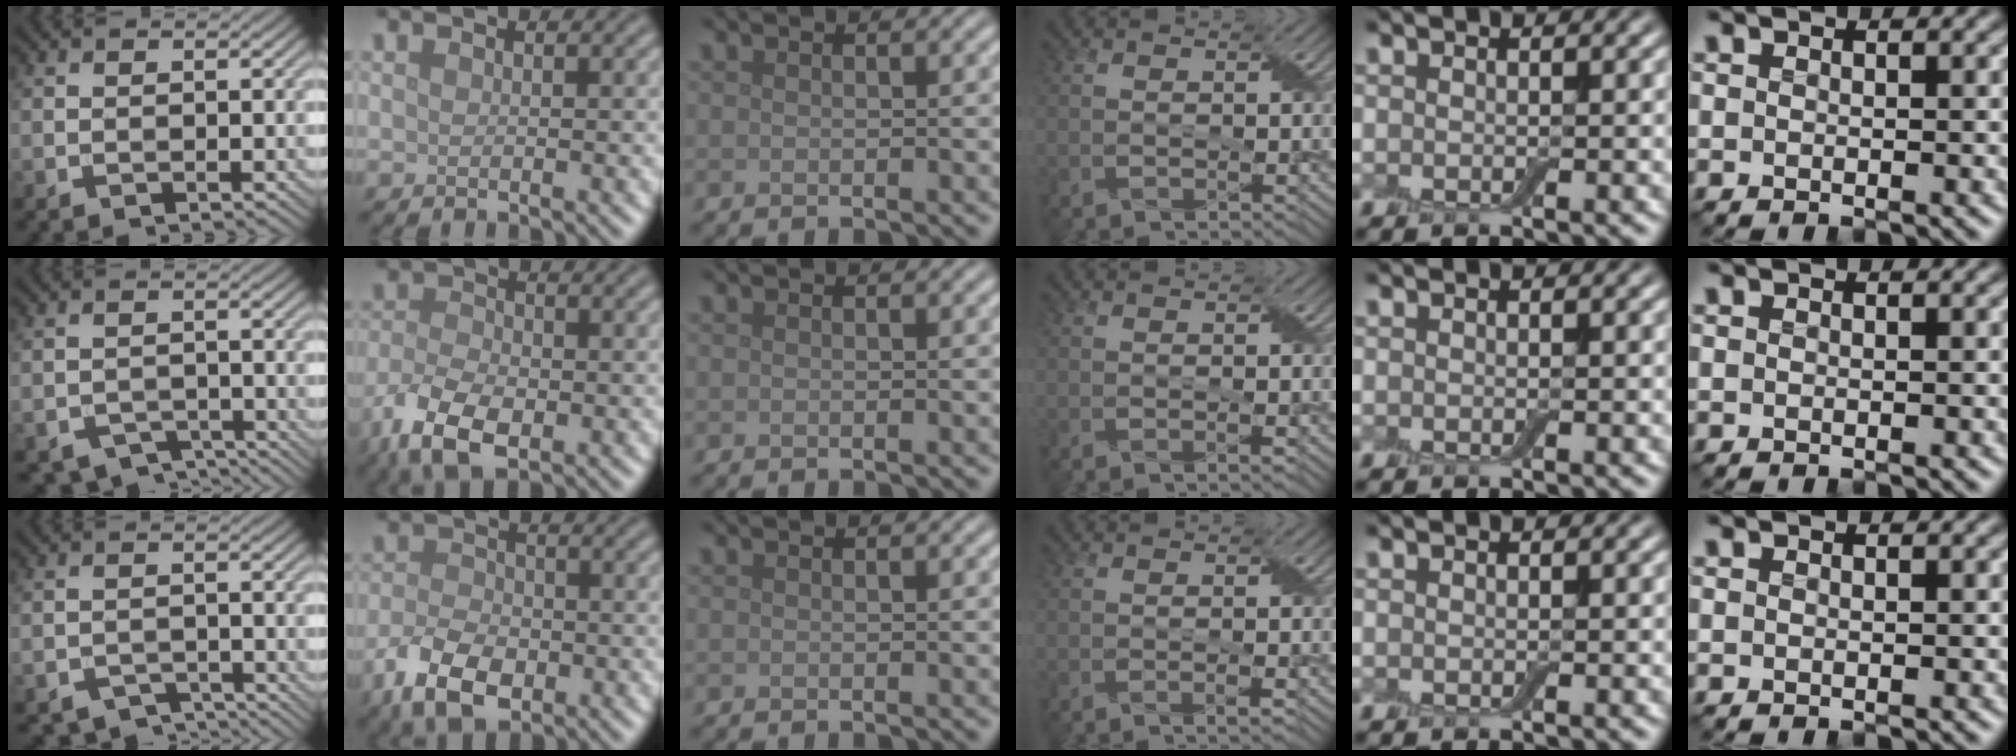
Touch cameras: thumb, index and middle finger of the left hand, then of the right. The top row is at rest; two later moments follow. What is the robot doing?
{"motion": "peel", "object": "small bumper sticker"}